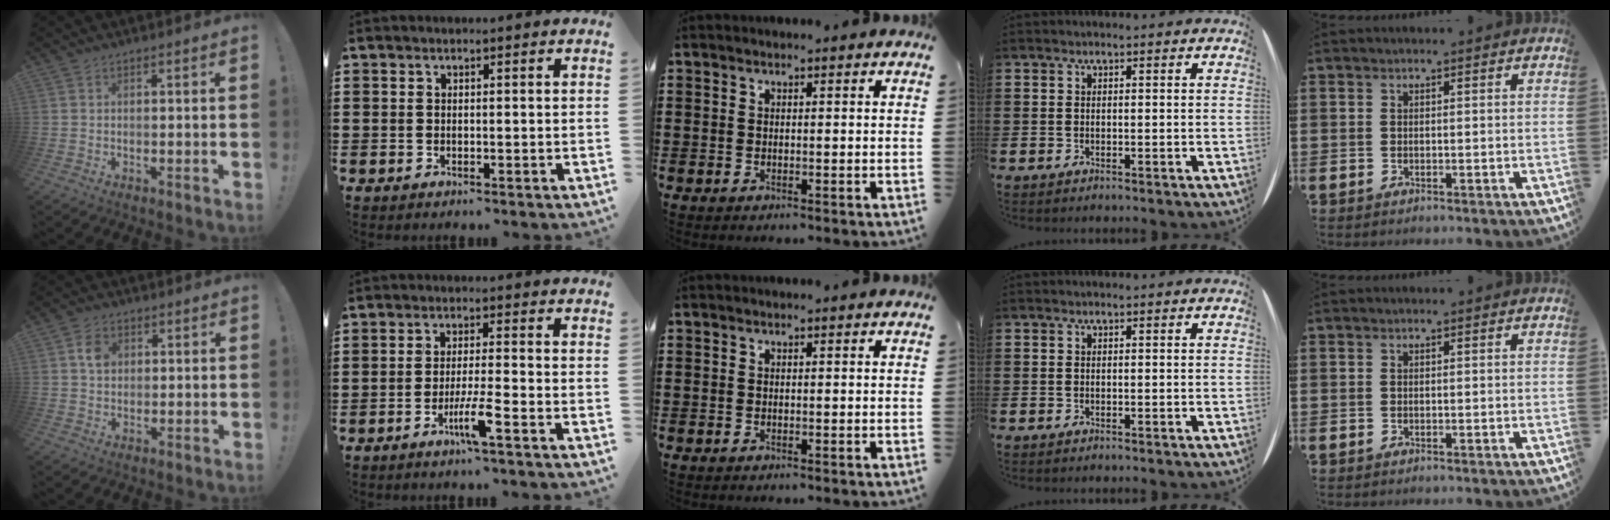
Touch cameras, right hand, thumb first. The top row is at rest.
{"thumb": {"total": 4.5, "force": [1.1, 3.6, 2.6], "torque": [-0.027, -0.001, 0.016]}, "index": {"total": 4.9, "force": [-2.7, -0.1, 4.2], "torque": [-0.082, -0.014, -0.050]}}